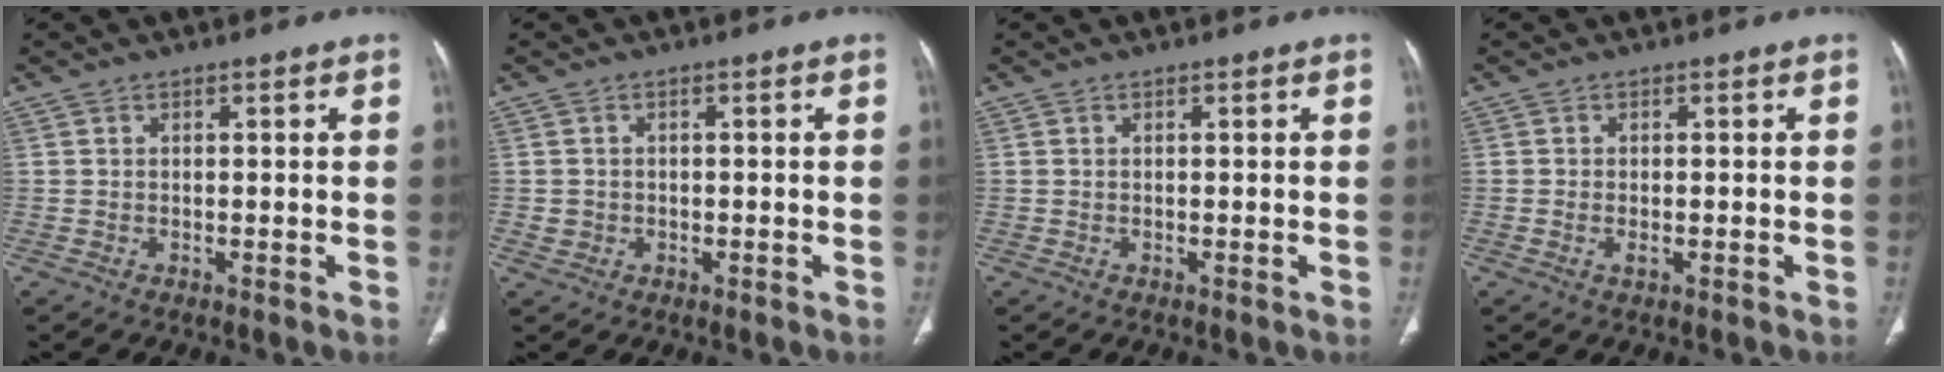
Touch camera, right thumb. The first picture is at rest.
{"total": 1.7, "force": [-0.4, 1.6, 0.4], "torque": [-0.002, 0.007, -0.001]}
{"total": 0.0}
{"total": 1.2, "force": [-0.5, 0.5, 1.0], "torque": [-0.023, 0.004, -0.008]}